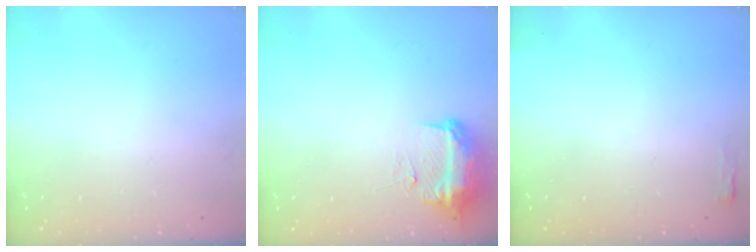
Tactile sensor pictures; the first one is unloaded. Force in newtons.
{"total": 11.4, "press": 11.4, "slide": 1.1}
{"total": 2.7, "press": 2.6, "slide": 0.8}